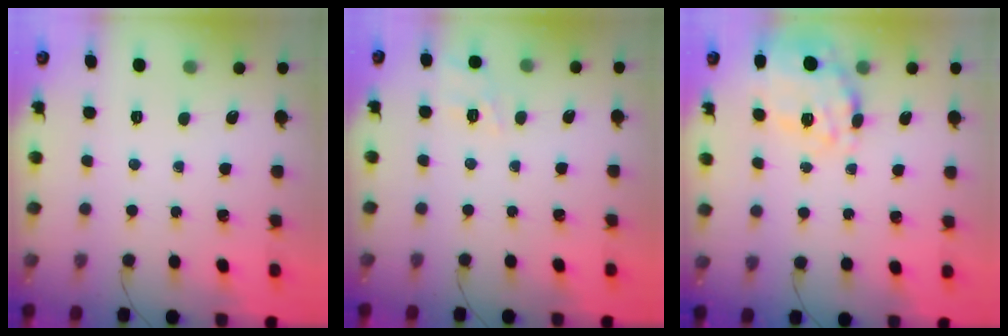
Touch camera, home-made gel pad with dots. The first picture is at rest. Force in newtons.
{"total": 9.4, "press": 9.3, "slide": 1.5}
{"total": 20.3, "press": 19.9, "slide": 4.0}